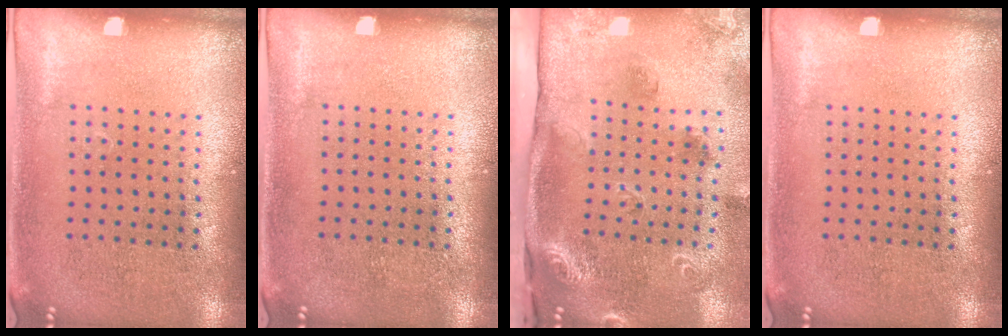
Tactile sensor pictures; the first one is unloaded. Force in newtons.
{"total": 0.0}
{"total": 2.1, "press": 1.8, "slide": 1.1}
{"total": 0.0}